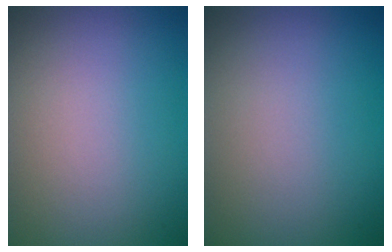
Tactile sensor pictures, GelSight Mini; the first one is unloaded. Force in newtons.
{"total": 0.0}